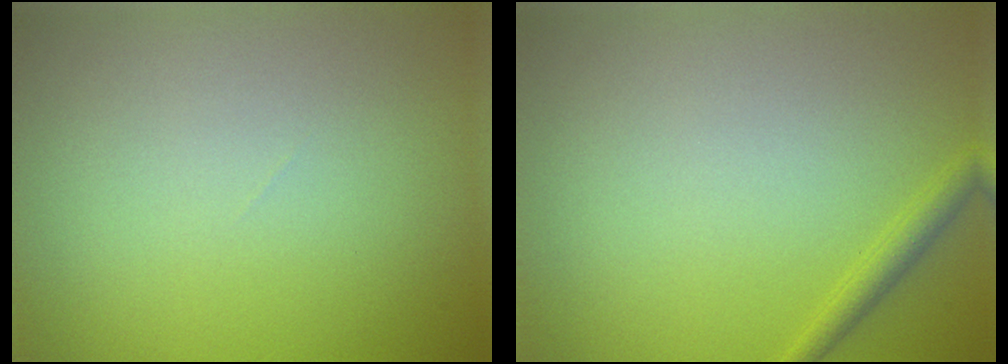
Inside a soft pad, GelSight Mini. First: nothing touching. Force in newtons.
{"total": 1.4, "press": 1.4, "slide": 0.1}